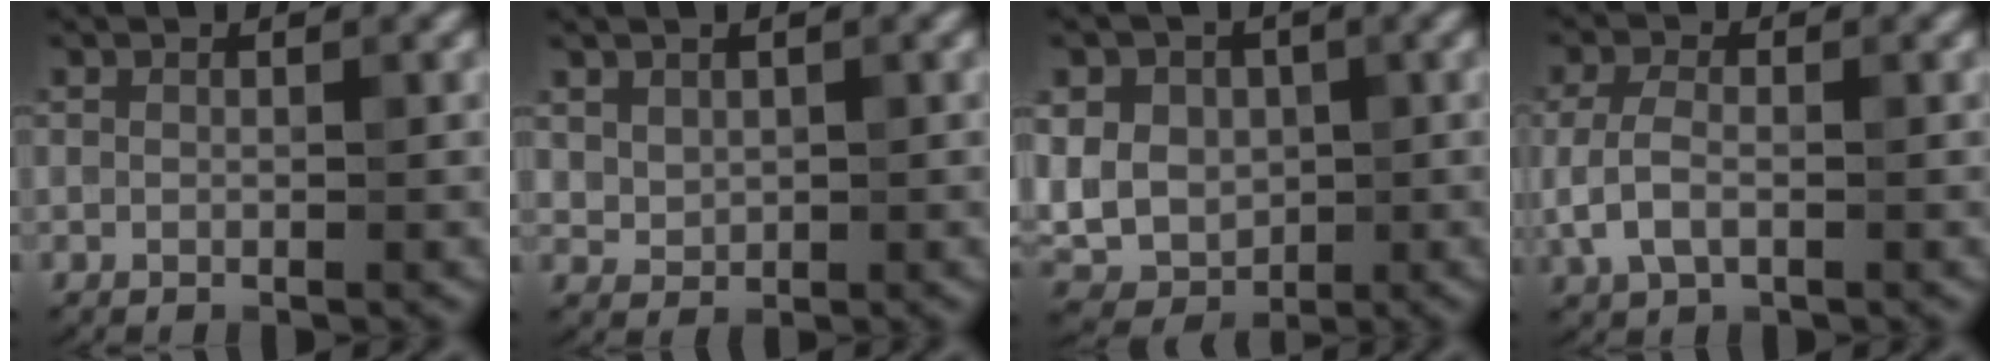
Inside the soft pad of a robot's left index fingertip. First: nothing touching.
{"total": 1.6, "force": [1.0, 1.1, 0.7], "torque": [-0.024, -0.006, 0.036]}
{"total": 10.9, "force": [1.2, 9.0, 6.0], "torque": [-0.110, 0.034, -0.009]}
{"total": 3.1, "force": [-0.4, 1.7, 2.6], "torque": [-0.064, 0.005, -0.010]}